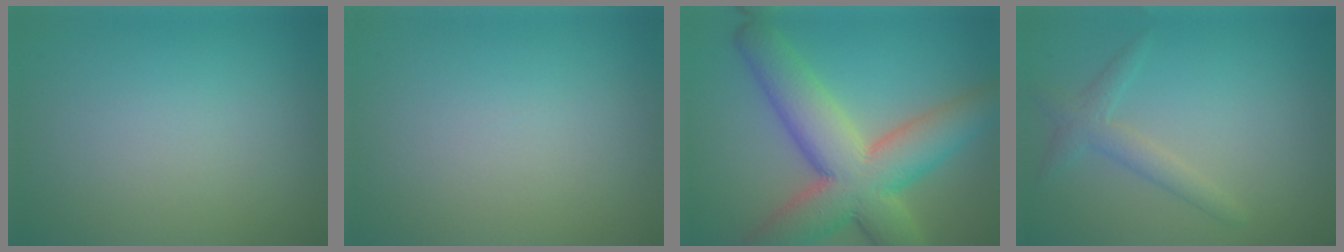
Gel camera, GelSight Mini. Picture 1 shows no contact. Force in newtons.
{"total": 0.0}
{"total": 11.1, "press": 11.1, "slide": 0.8}
{"total": 2.2, "press": 2.2, "slide": 0.1}